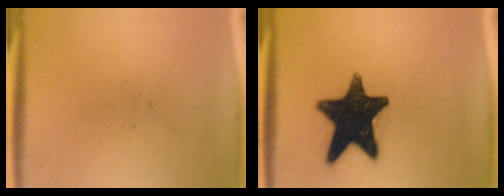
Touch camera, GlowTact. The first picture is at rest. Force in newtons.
{"total": 17.2}